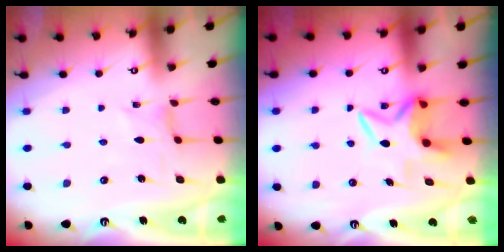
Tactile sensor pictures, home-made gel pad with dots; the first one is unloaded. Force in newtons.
{"total": 5.9, "press": 5.9, "slide": 0.7}